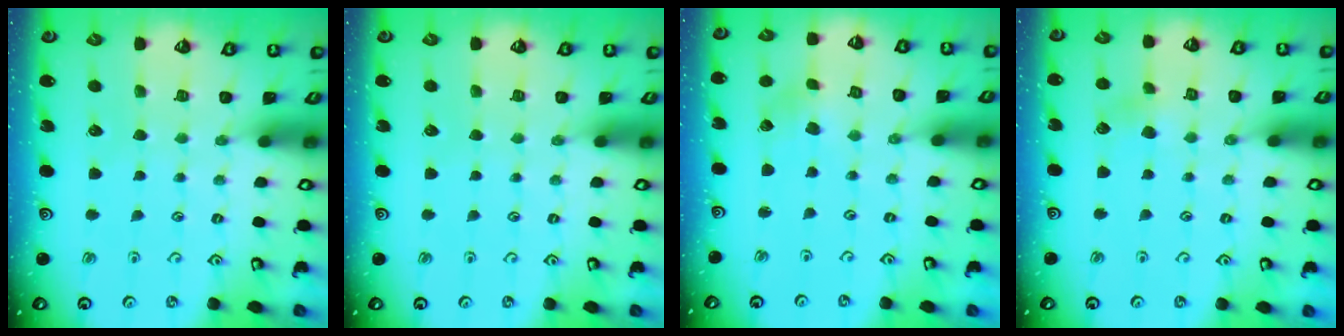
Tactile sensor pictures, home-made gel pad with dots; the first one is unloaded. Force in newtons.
{"total": 0.0}
{"total": 2.0, "press": 2.0, "slide": 0.4}
{"total": 3.0, "press": 3.0, "slide": 0.4}